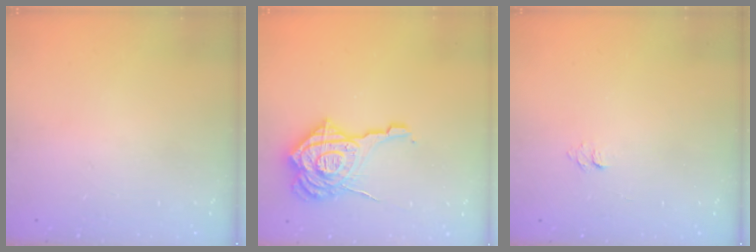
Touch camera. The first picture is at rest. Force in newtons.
{"total": 18.9, "press": 18.8, "slide": 1.9}
{"total": 3.5, "press": 3.5, "slide": 0.3}